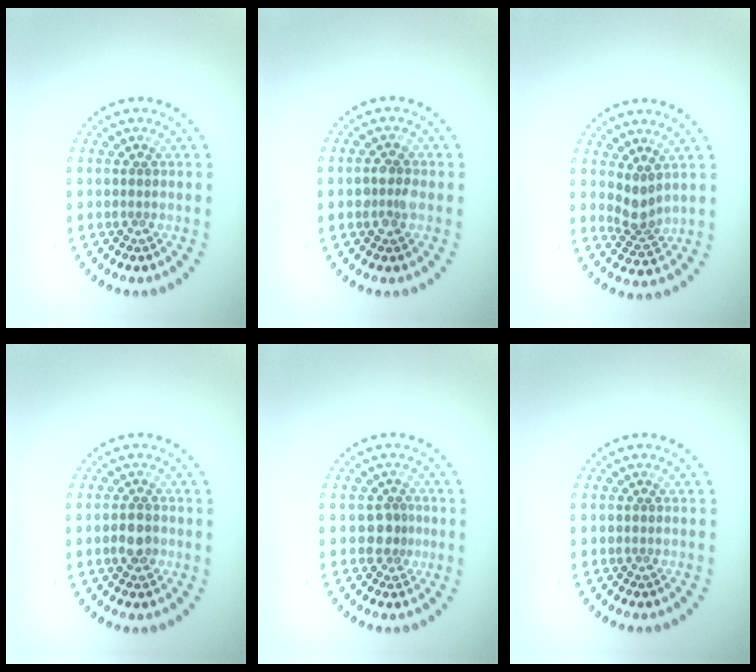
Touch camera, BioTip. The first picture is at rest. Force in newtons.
{"total": 2.0, "press": 2.0, "slide": 0.2}
{"total": 2.4, "press": 1.8, "slide": 1.6}
{"total": 2.0, "press": 1.9, "slide": 0.4}
{"total": 1.8, "press": 1.5, "slide": 1.1}
{"total": 0.0}